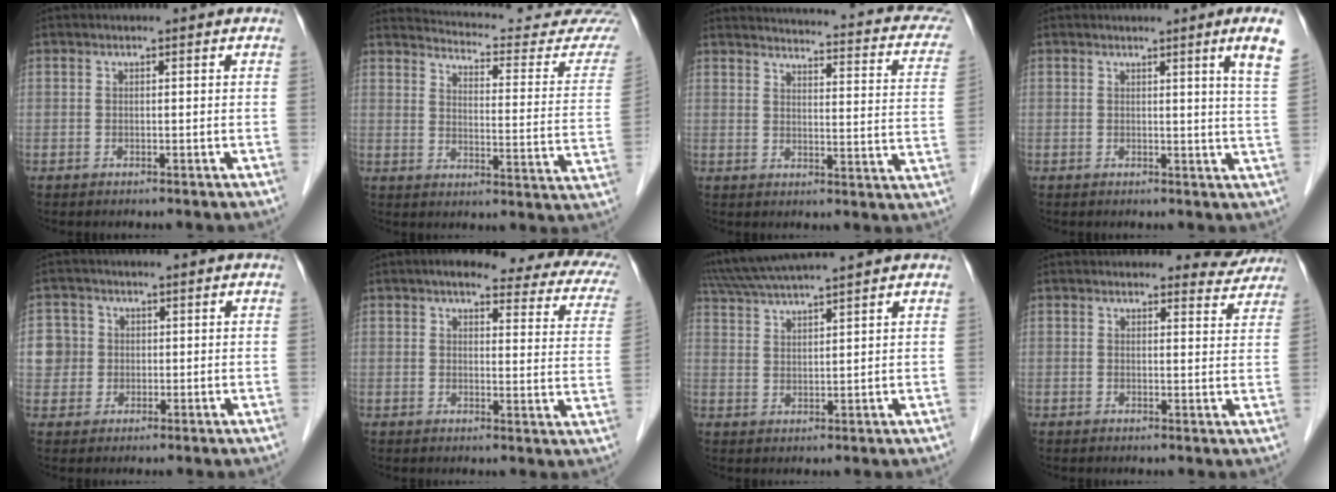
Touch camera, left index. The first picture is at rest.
{"total": 21.2, "force": [20.6, 1.4, 4.8], "torque": [-0.070, -0.114, 0.230]}
{"total": 18.7, "force": [15.9, 4.1, 9.0], "torque": [-0.106, -0.026, 0.155]}
{"total": 5.2, "force": [3.0, -1.3, 4.0], "torque": [-0.051, -0.021, 0.027]}
{"total": 3.6, "force": [0.3, 3.6, 0.2], "torque": [0.001, 0.012, 0.007]}
{"total": 18.1, "force": [13.5, 4.9, 11.0], "torque": [-0.120, 0.022, 0.136]}
{"total": 9.8, "force": [8.7, -1.2, 4.4], "torque": [-0.082, 0.027, 0.146]}
{"total": 4.0, "force": [3.9, 0.9, -0.2], "torque": [0.010, -0.017, 0.031]}